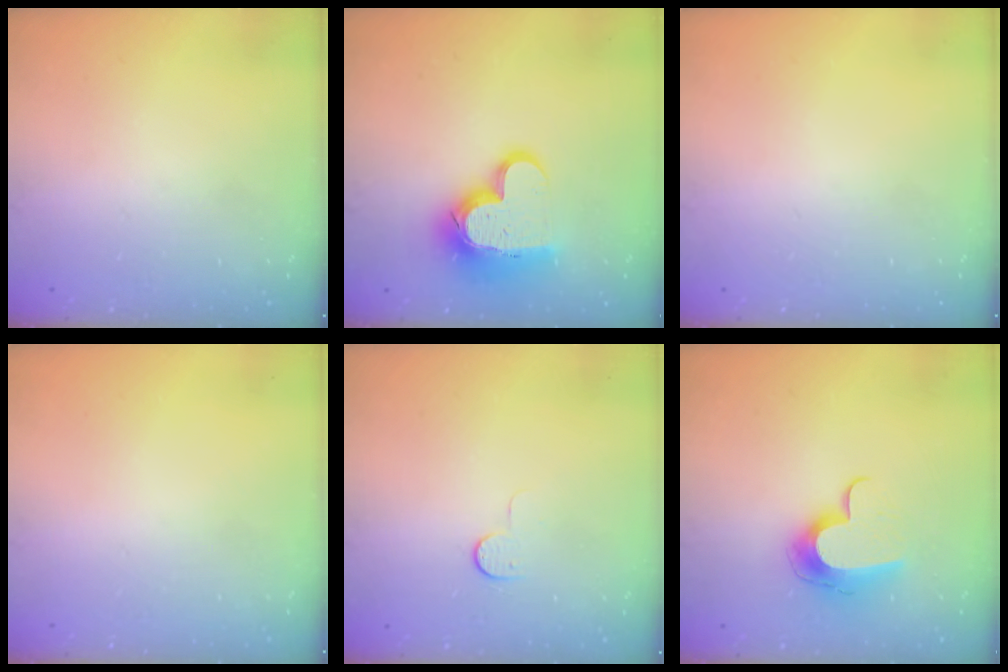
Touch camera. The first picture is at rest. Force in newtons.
{"total": 16.3, "press": 16.3, "slide": 1.1}
{"total": 0.0}
{"total": 0.0}
{"total": 4.9, "press": 4.9, "slide": 0.5}
{"total": 11.5, "press": 11.5, "slide": 0.7}